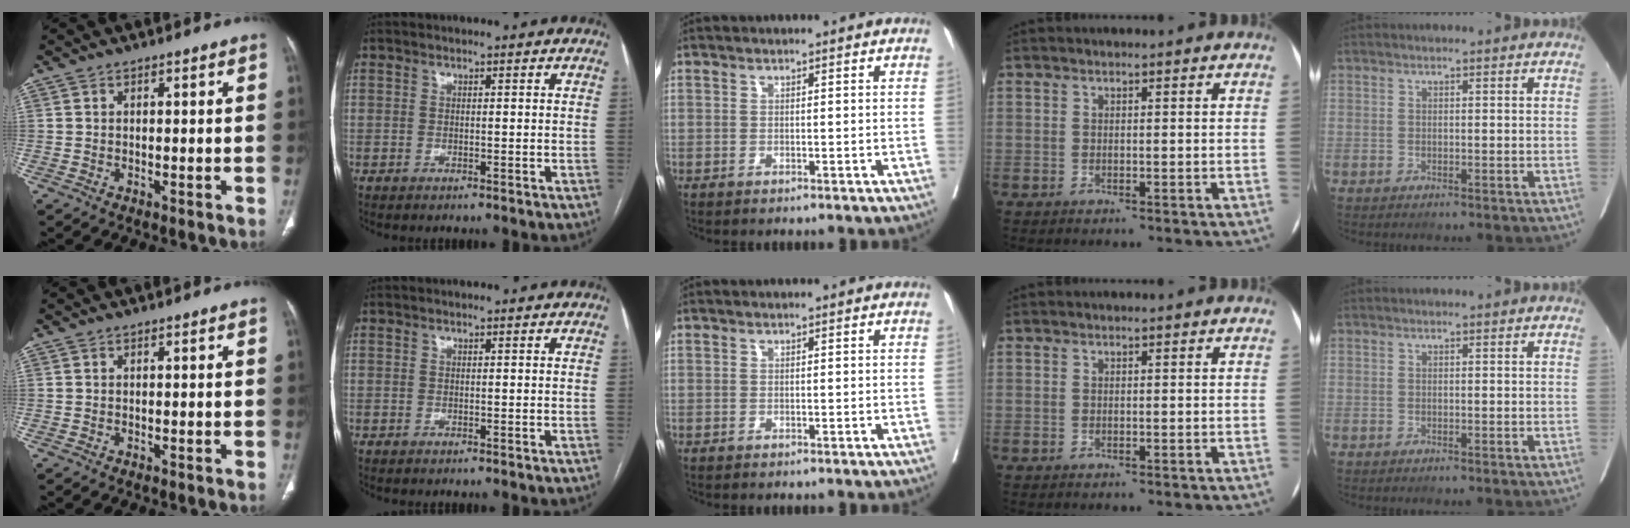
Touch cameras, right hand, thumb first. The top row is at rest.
{}